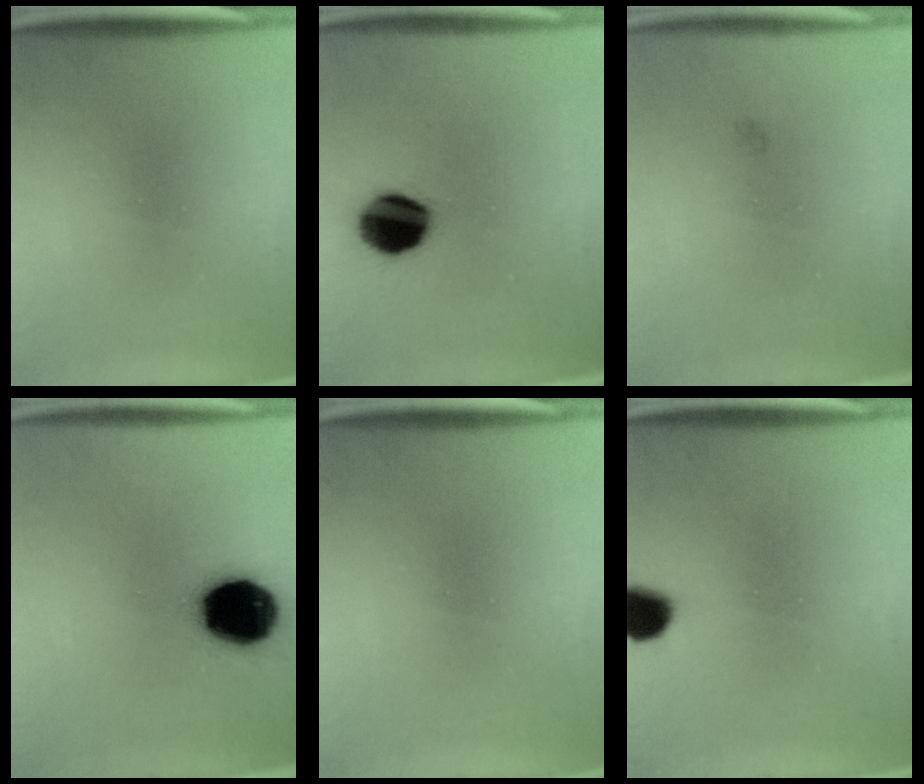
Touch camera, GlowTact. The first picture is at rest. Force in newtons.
{"total": 13.4}
{"total": 0.6}
{"total": 19.2}
{"total": 0.0}
{"total": 7.1}